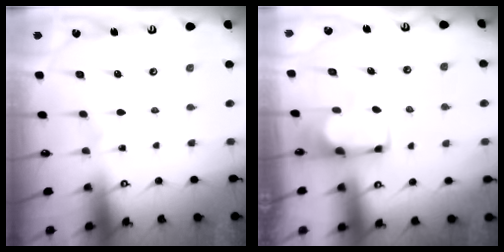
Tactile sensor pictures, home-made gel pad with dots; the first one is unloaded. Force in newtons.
{"total": 1.8, "press": 1.6, "slide": 0.8}